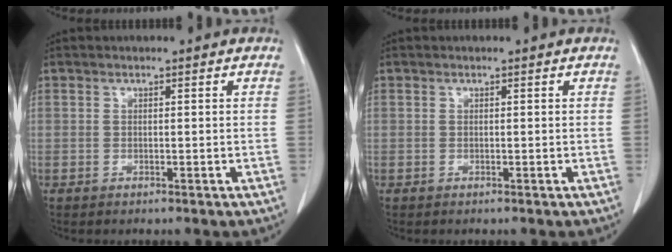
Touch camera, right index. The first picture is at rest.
{"total": 0.0}